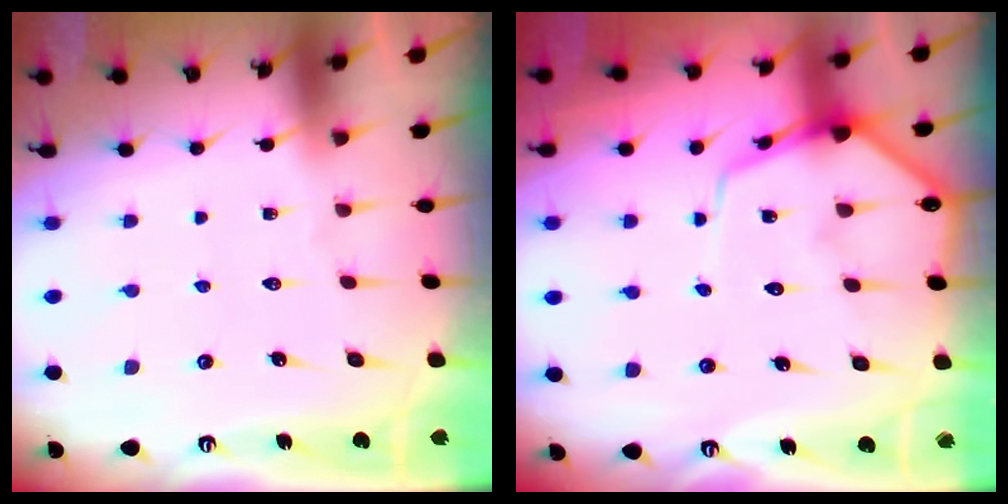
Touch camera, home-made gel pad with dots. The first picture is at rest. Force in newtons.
{"total": 8.7, "press": 8.7, "slide": 0.9}